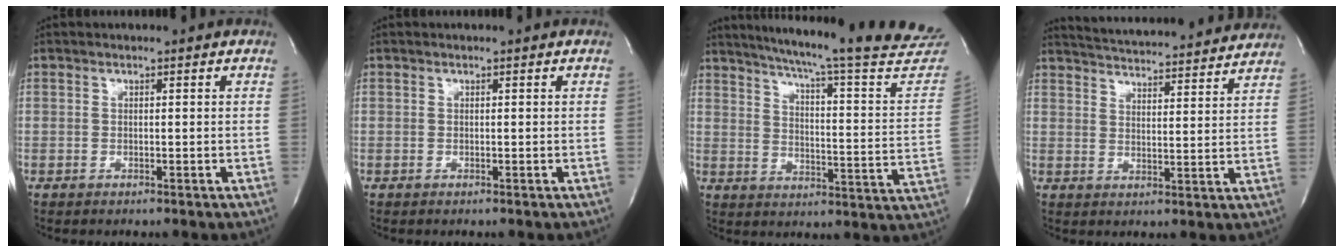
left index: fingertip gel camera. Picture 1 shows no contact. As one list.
[{"total": 0.0}, {"total": 29.0, "force": [26.2, 1.0, 12.5], "torque": [-0.188, -0.102, 0.316]}, {"total": 21.3, "force": [20.2, 1.9, 6.6], "torque": [-0.108, -0.009, 0.262]}]